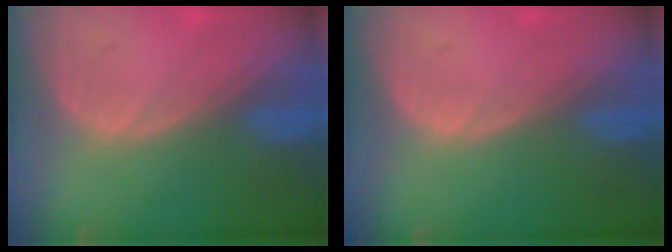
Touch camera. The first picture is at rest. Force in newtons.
{"total": 0.0}